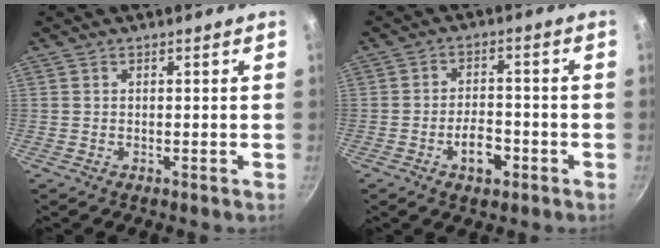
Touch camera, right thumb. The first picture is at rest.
{"total": 6.3, "force": [-2.8, 3.5, 4.4], "torque": [-0.056, 0.021, -0.047]}